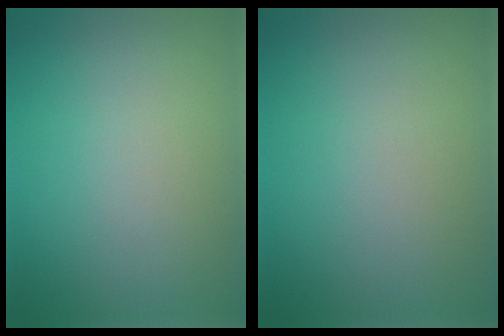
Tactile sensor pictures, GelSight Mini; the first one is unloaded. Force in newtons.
{"total": 0.0}